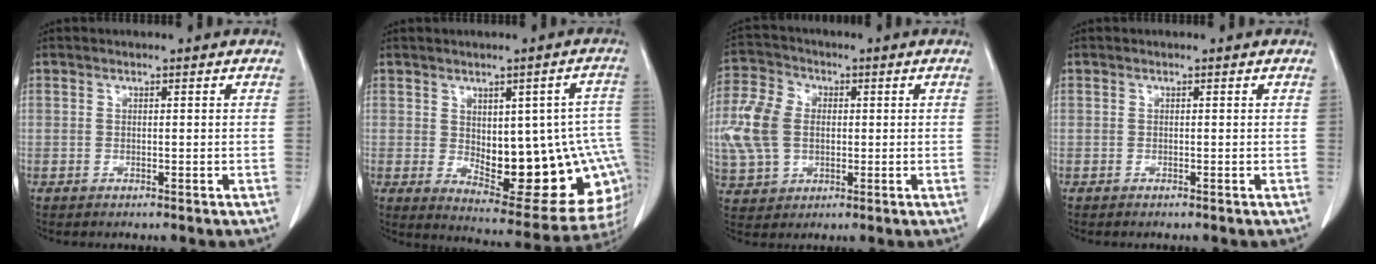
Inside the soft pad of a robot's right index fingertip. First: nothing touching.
{"total": 20.1, "force": [-1.9, 8.1, 18.3], "torque": [-0.171, 0.016, 0.004]}
{"total": 13.5, "force": [0.4, 10.2, 8.9], "torque": [-0.232, 0.020, 0.016]}
{"total": 0.0}